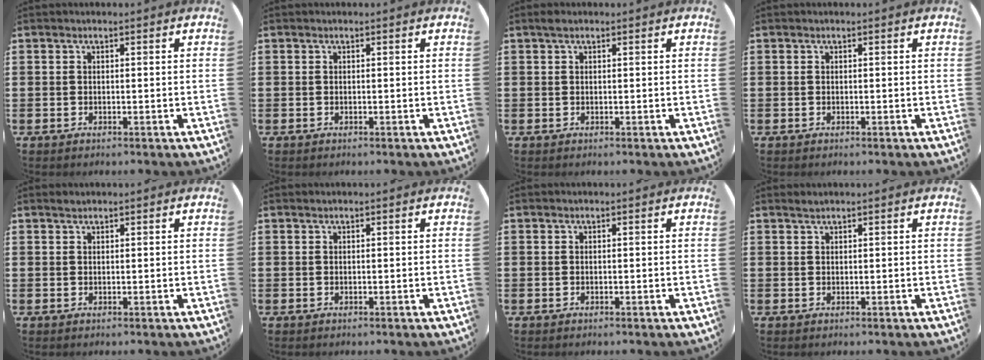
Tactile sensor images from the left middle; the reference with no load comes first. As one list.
[{"total": 0.0}, {"total": 0.7, "force": [0.5, 0.4, 0.4], "torque": [0.000, 0.001, 0.007]}, {"total": 0.0}, {"total": 0.6, "force": [0.6, 0.1, 0.1], "torque": [-0.002, 0.001, 0.012]}, {"total": 0.0}, {"total": 0.0}, {"total": 0.7, "force": [0.7, -0.1, 0.1], "torque": [-0.002, -0.001, 0.013]}]